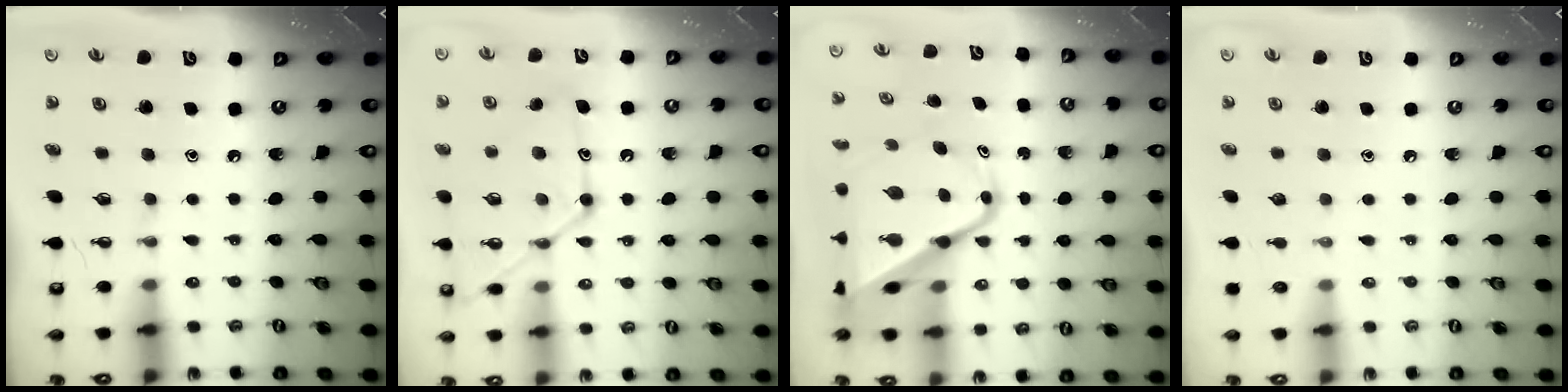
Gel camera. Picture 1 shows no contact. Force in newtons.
{"total": 16.3, "press": 16.3, "slide": 1.4}
{"total": 16.2, "press": 16.1, "slide": 1.2}
{"total": 0.0}